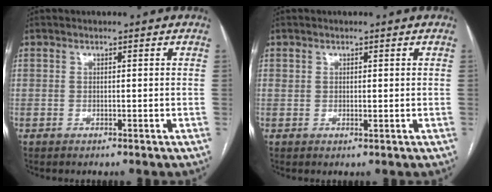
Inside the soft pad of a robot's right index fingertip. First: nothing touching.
{"total": 0.8, "force": [0.3, 0.5, 0.6], "torque": [-0.014, 0.000, 0.007]}